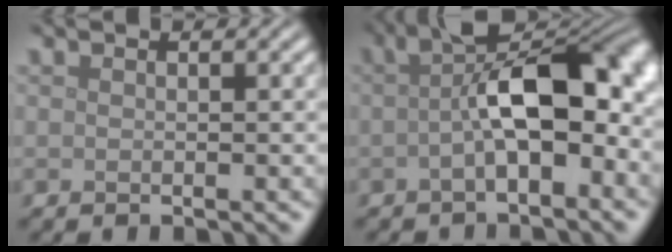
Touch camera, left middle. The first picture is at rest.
{"total": 9.8, "force": [0.2, 4.3, 8.8], "torque": [-0.134, 0.019, -0.002]}